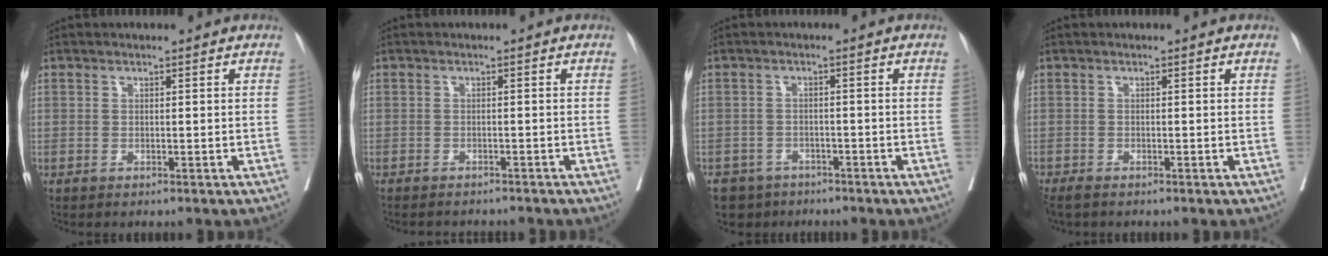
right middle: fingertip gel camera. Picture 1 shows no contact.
{"total": 4.3, "force": [-4.2, 0.5, 0.6], "torque": [0.000, -0.004, -0.054]}
{"total": 4.7, "force": [-3.5, 3.2, 0.1], "torque": [0.006, 0.005, -0.054]}
{"total": 2.4, "force": [-1.9, 1.0, 1.1], "torque": [-0.024, -0.008, -0.031]}